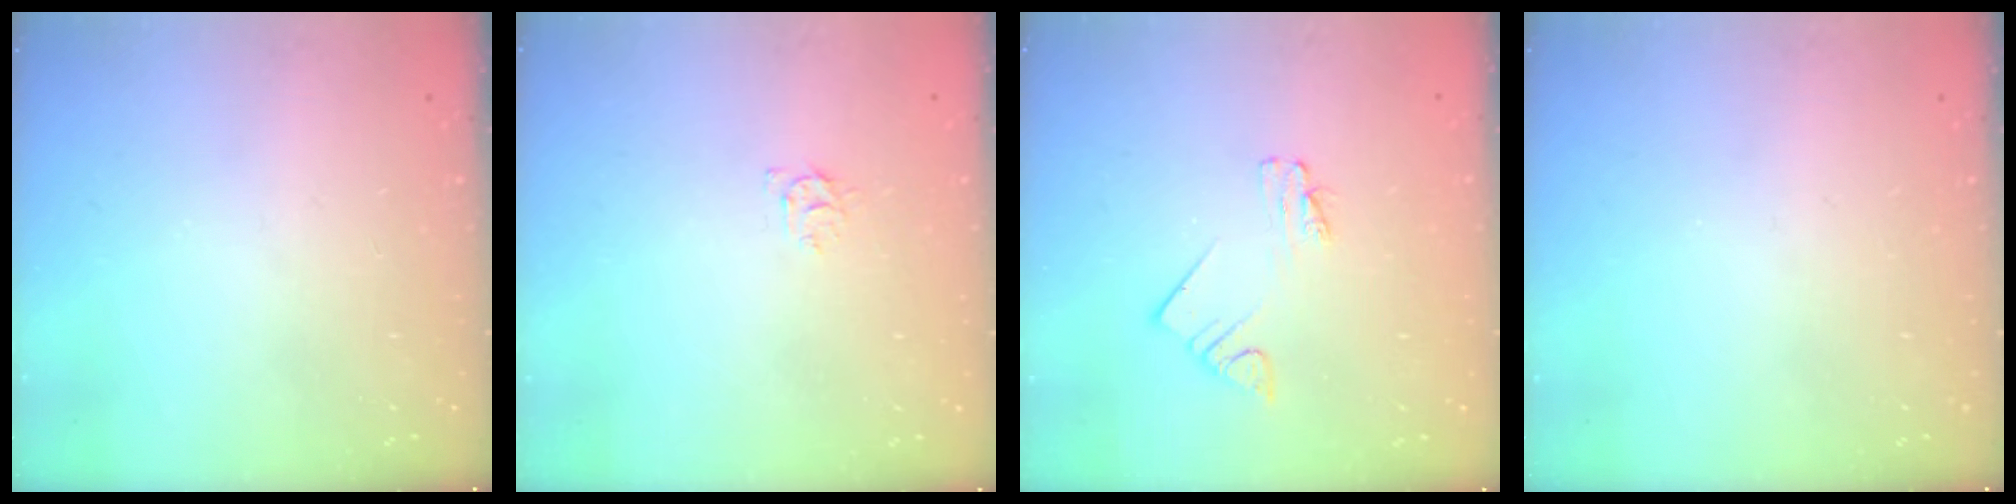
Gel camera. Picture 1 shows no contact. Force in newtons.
{"total": 5.7, "press": 5.6, "slide": 0.5}
{"total": 2.1, "press": 2.1, "slide": 0.0}
{"total": 0.0}